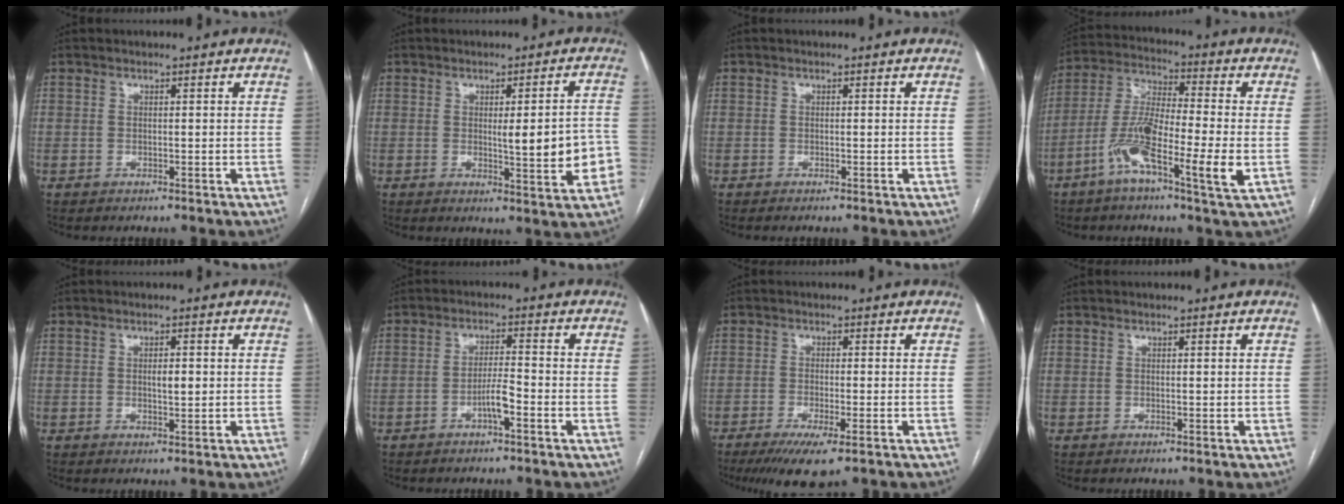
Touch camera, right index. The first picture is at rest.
{"total": 9.1, "force": [-1.4, 1.6, 8.8], "torque": [-0.104, 0.004, -0.014]}
{"total": 0.0}
{"total": 13.0, "force": [-4.7, 1.0, 12.1], "torque": [-0.240, -0.006, -0.094]}
{"total": 2.3, "force": [0.2, 0.7, 2.2], "torque": [-0.036, 0.000, 0.003]}
{"total": 3.7, "force": [-1.9, 0.2, 3.2], "torque": [-0.059, 0.003, -0.034]}
{"total": 6.8, "force": [-4.2, 0.9, 5.2], "torque": [-0.085, -0.018, -0.066]}
{"total": 0.0}